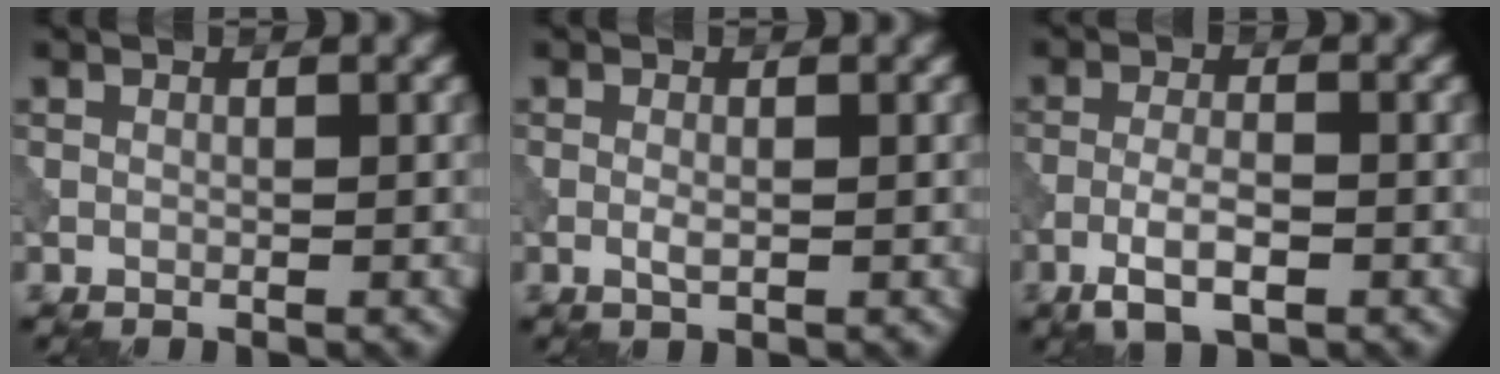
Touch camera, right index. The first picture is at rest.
{"total": 1.0, "force": [-0.2, 0.4, 0.9], "torque": [-0.020, -0.003, -0.004]}
{"total": 3.7, "force": [-1.9, 1.3, 2.9], "torque": [-0.060, 0.000, -0.039]}